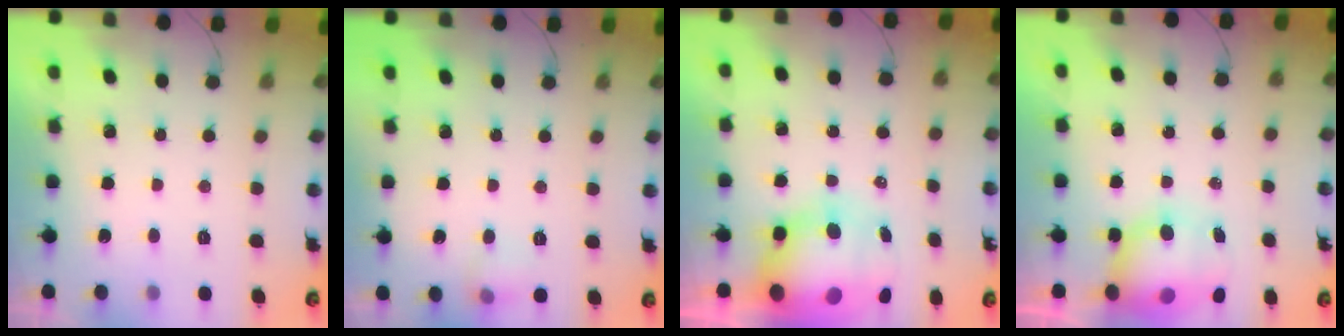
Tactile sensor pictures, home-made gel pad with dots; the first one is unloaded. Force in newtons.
{"total": 6.3, "press": 6.1, "slide": 1.4}
{"total": 17.8, "press": 17.2, "slide": 4.5}
{"total": 9.9, "press": 9.7, "slide": 2.0}